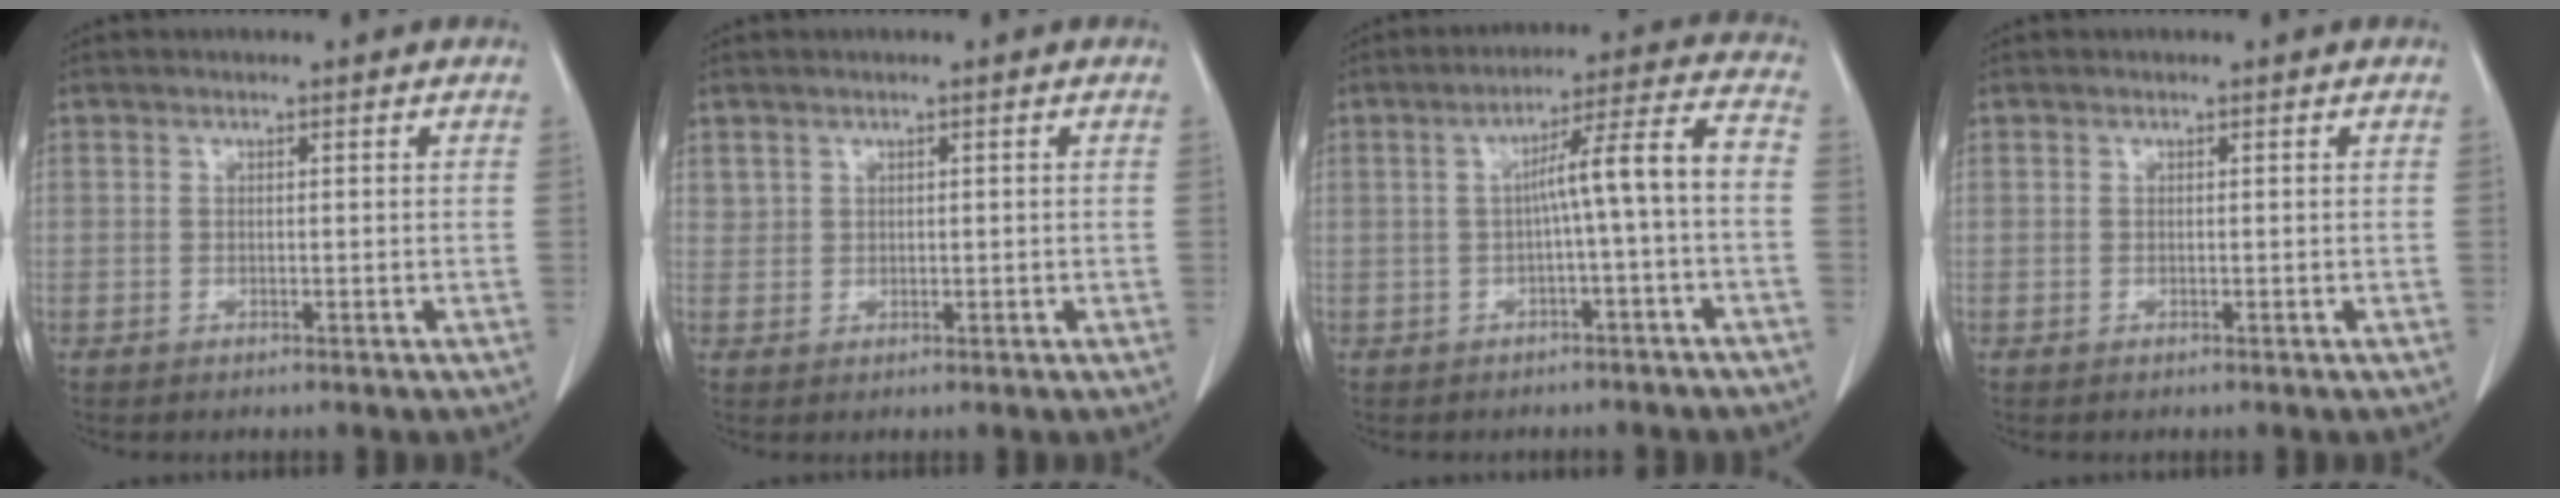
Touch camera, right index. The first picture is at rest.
{"total": 1.2, "force": [0.7, 0.9, 0.2], "torque": [0.003, 0.004, 0.014]}
{"total": 8.0, "force": [-1.3, -0.6, 7.9], "torque": [-0.117, 0.029, -0.016]}
{"total": 0.0}